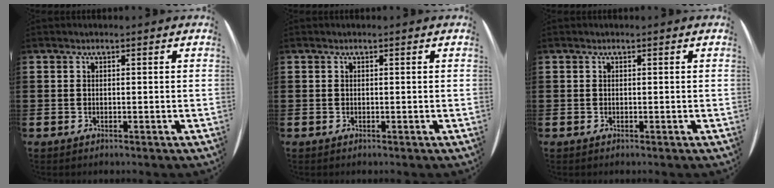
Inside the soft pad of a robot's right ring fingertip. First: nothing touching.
{"total": 0.0}
{"total": 0.0}